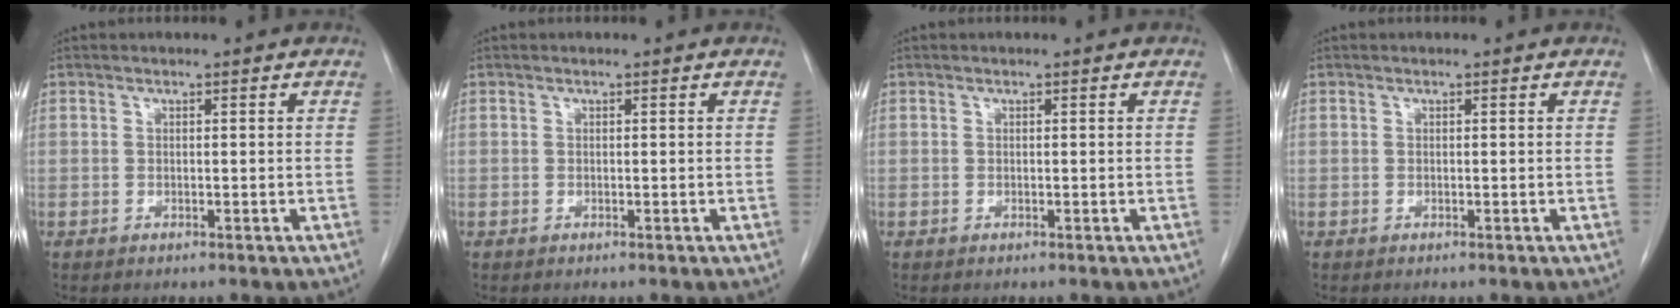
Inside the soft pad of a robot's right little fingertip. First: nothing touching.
{"total": 0.0}
{"total": 0.0}
{"total": 0.0}